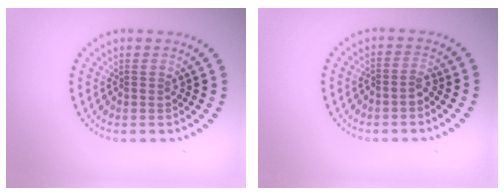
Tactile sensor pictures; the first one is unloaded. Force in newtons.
{"total": 1.3, "press": 1.1, "slide": 0.7}